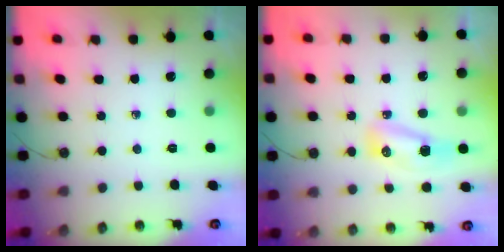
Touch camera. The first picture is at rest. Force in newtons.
{"total": 7.8, "press": 7.8, "slide": 1.0}